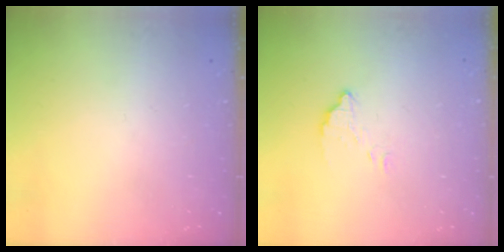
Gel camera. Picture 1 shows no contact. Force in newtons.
{"total": 3.1, "press": 3.1, "slide": 0.2}